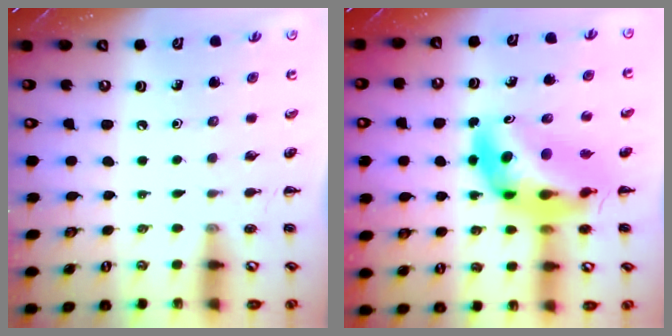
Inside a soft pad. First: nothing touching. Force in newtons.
{"total": 13.4, "press": 12.8, "slide": 3.9}